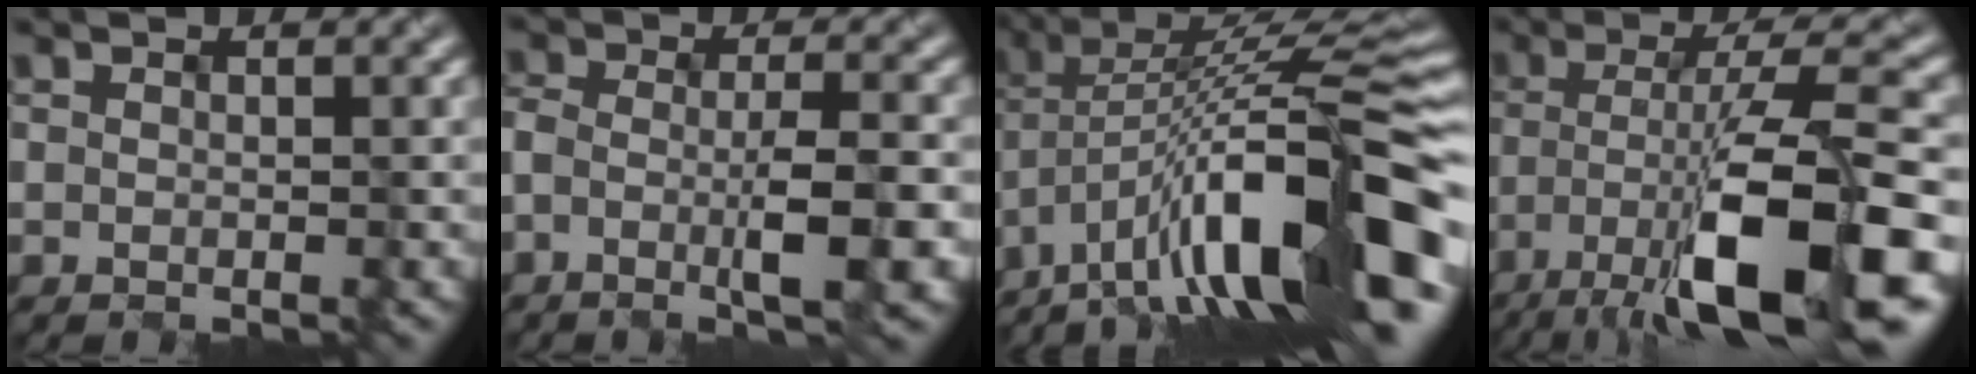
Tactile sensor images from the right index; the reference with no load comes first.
{"total": 4.4, "force": [-2.0, 1.1, 3.8], "torque": [-0.079, -0.001, -0.039]}
{"total": 15.7, "force": [-6.4, 4.3, 13.6], "torque": [-0.212, 0.035, -0.106]}
{"total": 11.8, "force": [-4.1, 2.4, 10.8], "torque": [-0.163, 0.005, -0.071]}